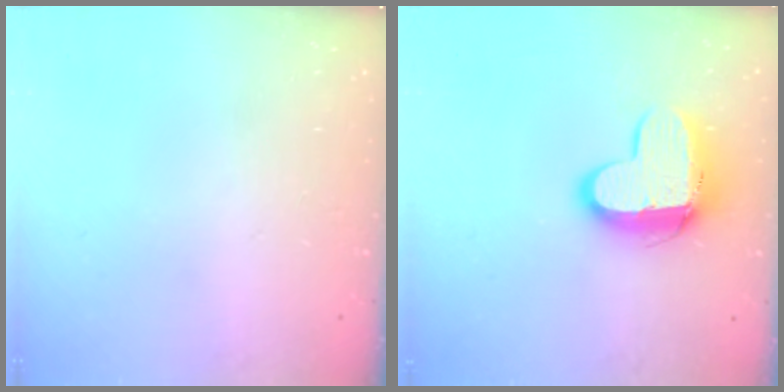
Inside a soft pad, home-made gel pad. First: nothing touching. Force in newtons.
{"total": 12.0, "press": 11.9, "slide": 1.1}